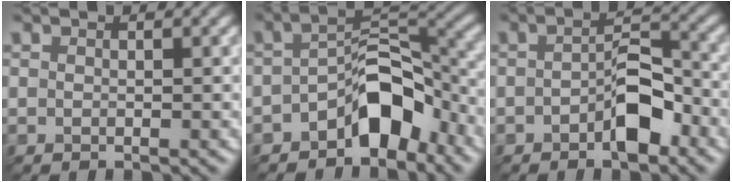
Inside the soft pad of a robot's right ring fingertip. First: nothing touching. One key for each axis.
{"total": 5.9, "fx": -4.0, "fy": 2.4, "fz": 3.6, "tx": -0.052, "ty": 0.019, "tz": -0.063}
{"total": 3.4, "fx": -2.3, "fy": 0.8, "fz": 2.4, "tx": -0.045, "ty": 0.016, "tz": -0.029}